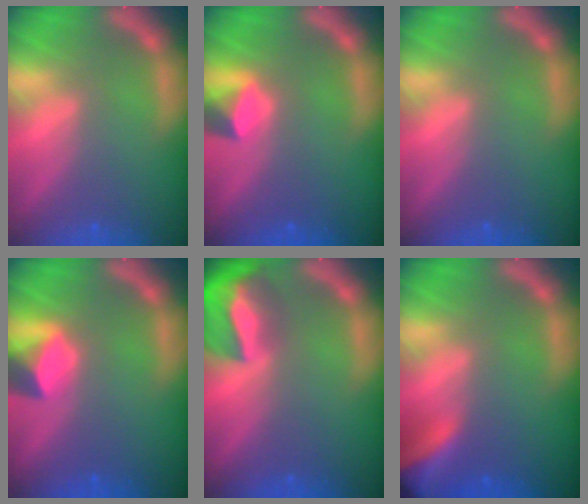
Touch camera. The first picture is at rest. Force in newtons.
{"total": 2.4}
{"total": 0.0}
{"total": 3.4}
{"total": 9.0}
{"total": 8.4}